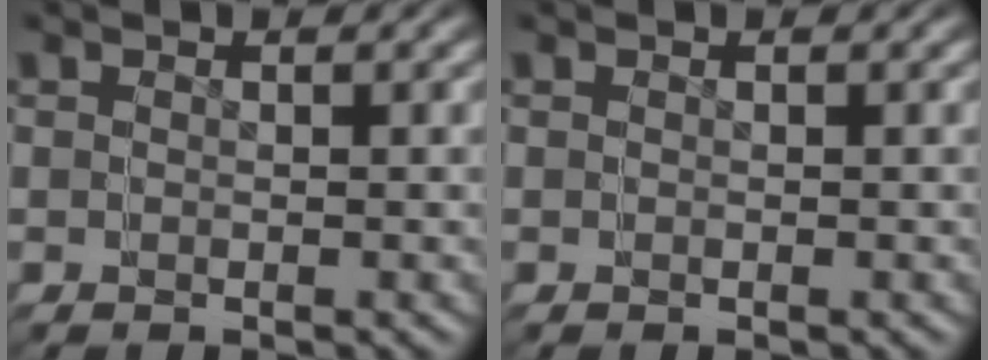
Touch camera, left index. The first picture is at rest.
{"total": 0.0}